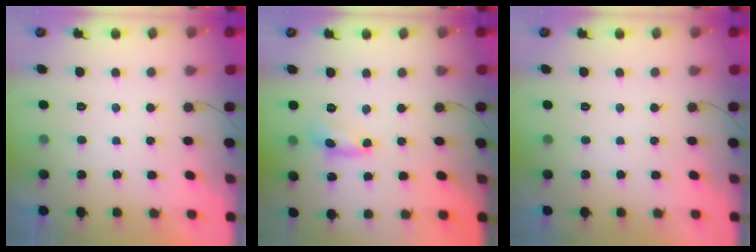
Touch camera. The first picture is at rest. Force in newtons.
{"total": 3.8, "press": 3.8, "slide": 0.2}
{"total": 0.0}